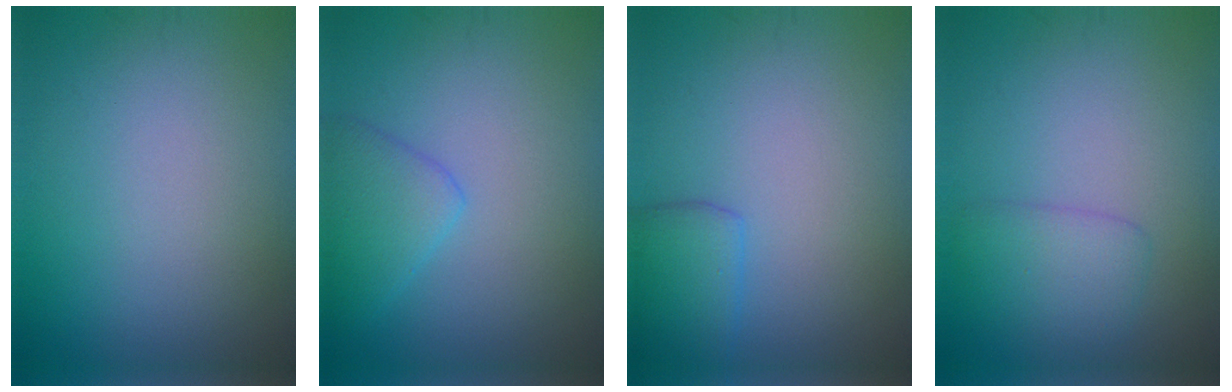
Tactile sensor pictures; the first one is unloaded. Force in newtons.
{"total": 2.8, "press": 2.8, "slide": 0.1}
{"total": 2.5, "press": 2.5, "slide": 0.2}
{"total": 2.6, "press": 2.6, "slide": 0.1}